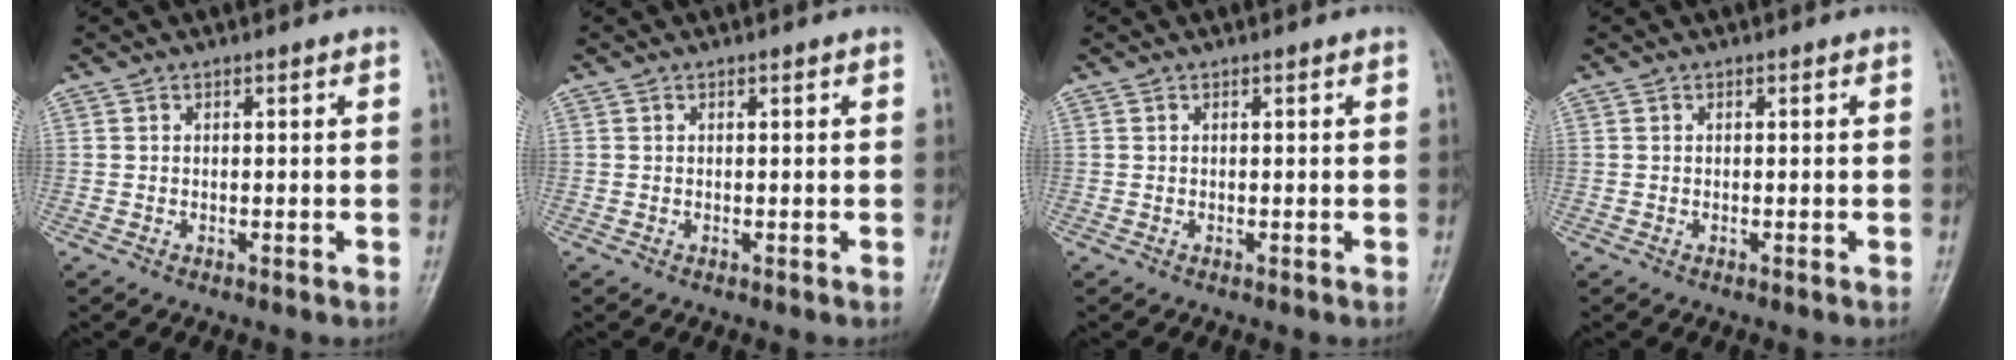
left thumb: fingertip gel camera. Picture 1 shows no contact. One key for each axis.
{"total": 0.0}
{"total": 0.0}
{"total": 0.0}